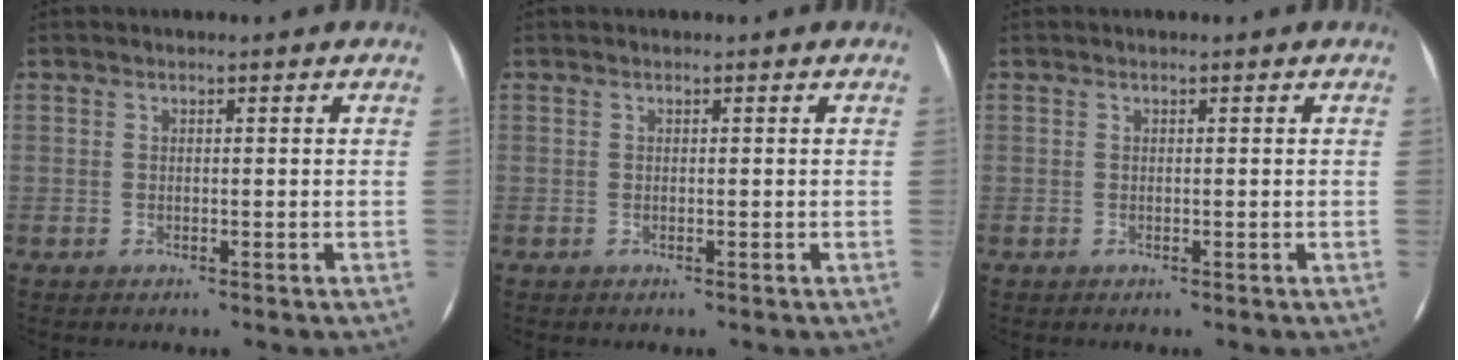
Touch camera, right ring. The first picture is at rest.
{"total": 0.0}
{"total": 0.0}